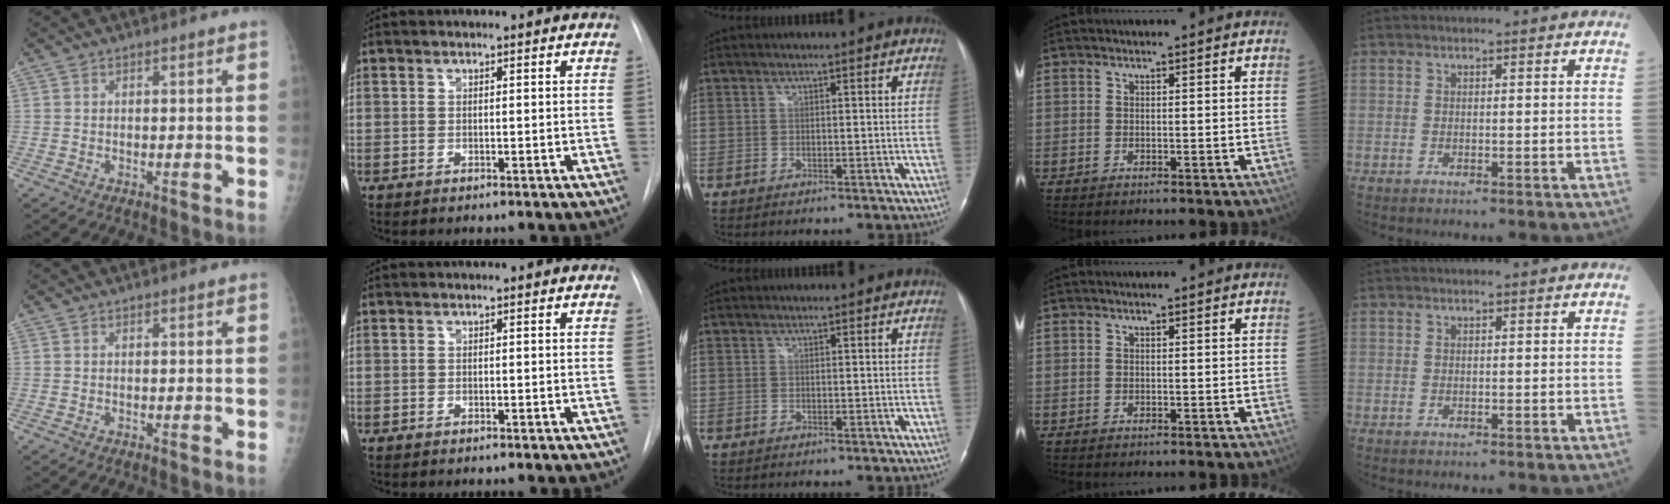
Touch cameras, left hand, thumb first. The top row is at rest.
{}